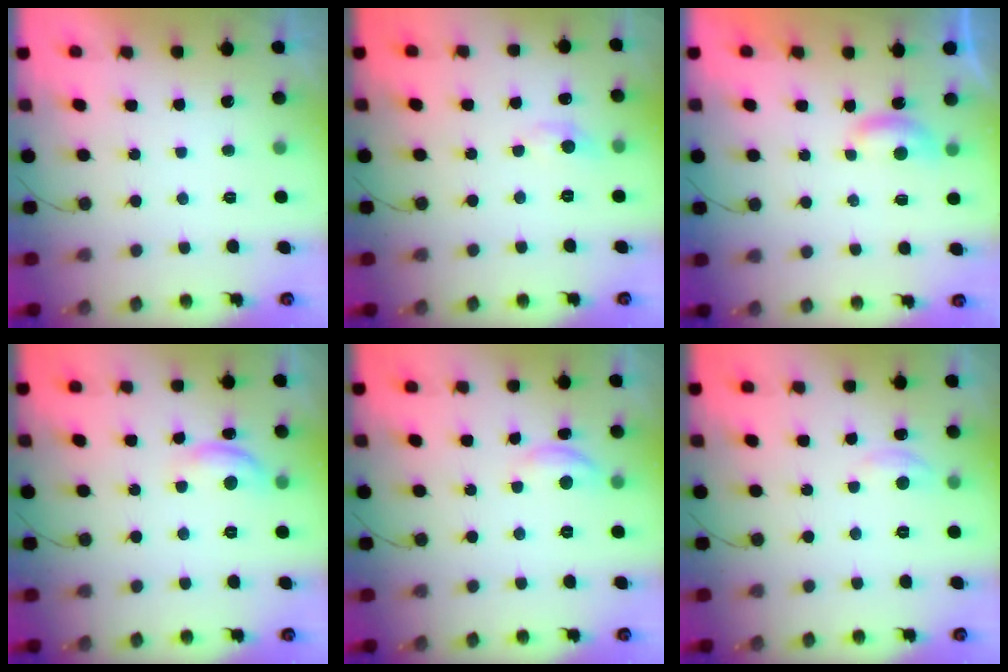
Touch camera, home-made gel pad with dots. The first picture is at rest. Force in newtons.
{"total": 2.8, "press": 2.8, "slide": 0.4}
{"total": 4.1, "press": 4.1, "slide": 0.4}
{"total": 9.2, "press": 9.2, "slide": 0.6}
{"total": 6.0, "press": 6.0, "slide": 0.4}
{"total": 2.7, "press": 2.7, "slide": 0.3}